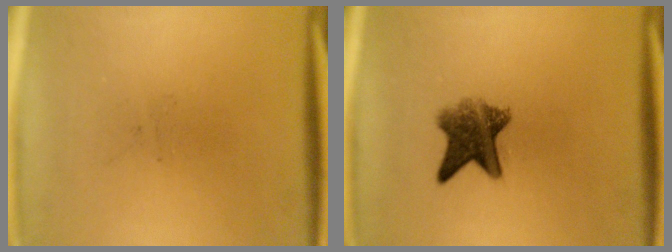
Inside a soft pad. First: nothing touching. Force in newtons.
{"total": 6.5}